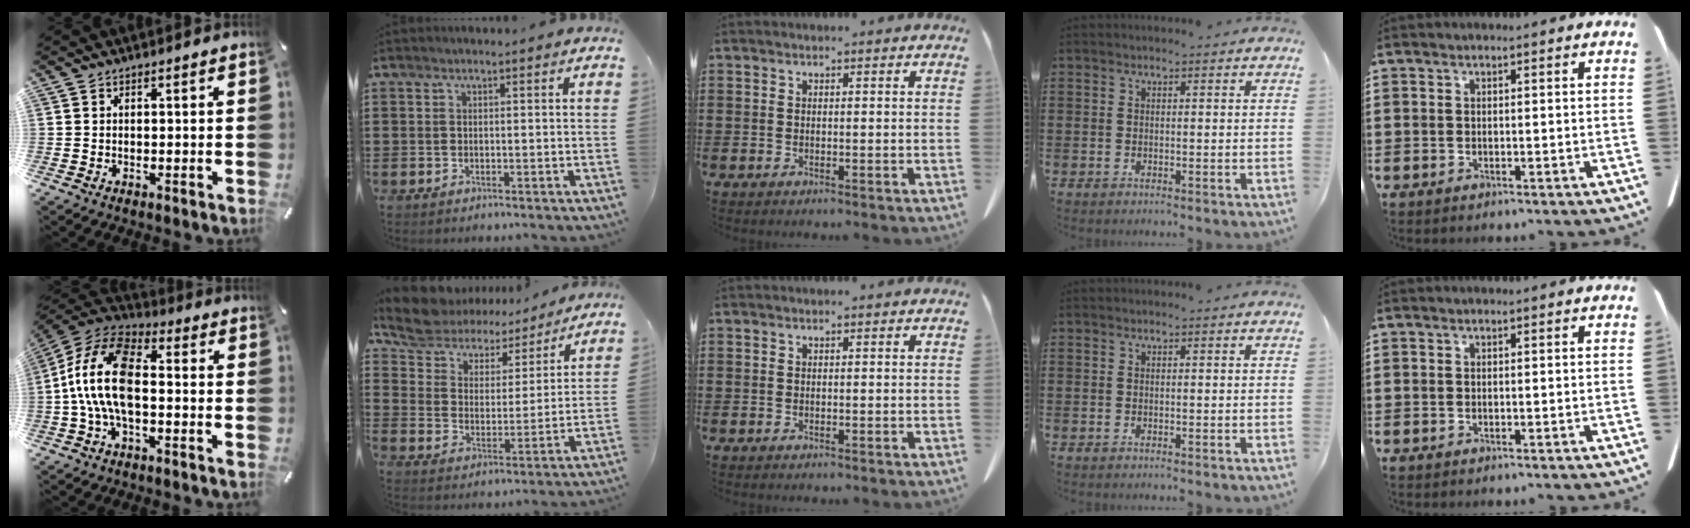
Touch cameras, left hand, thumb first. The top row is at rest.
{"thumb": {"total": 15.1, "force": [-1.7, 8.1, 12.6], "torque": [-0.269, 0.008, -0.034]}, "index": {"total": 7.2, "force": [6.9, 1.7, 0.8], "torque": [-0.056, -0.045, 0.120]}}